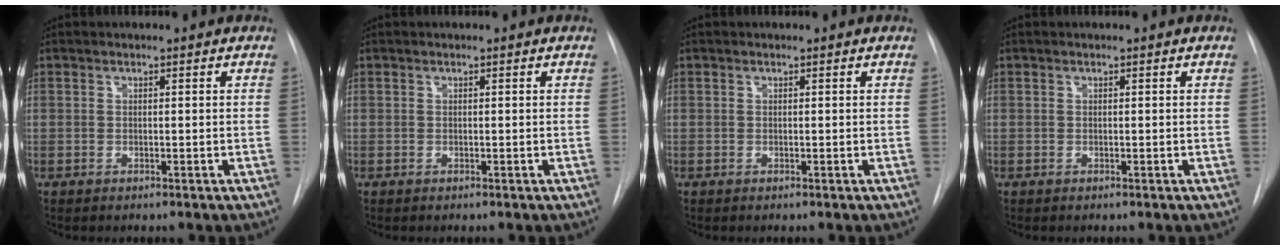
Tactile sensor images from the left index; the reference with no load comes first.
{"total": 0.0}
{"total": 0.0}
{"total": 0.0}